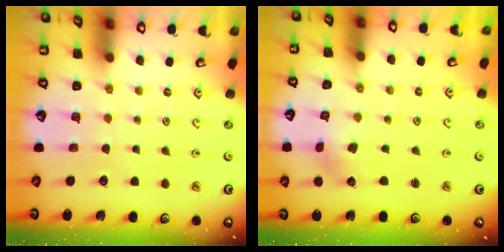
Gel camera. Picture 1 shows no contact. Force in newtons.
{"total": 2.6, "press": 2.6, "slide": 0.5}